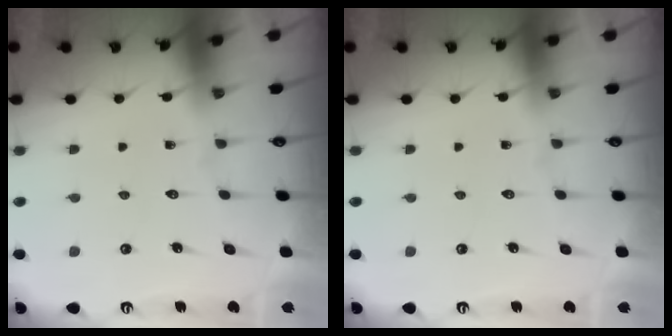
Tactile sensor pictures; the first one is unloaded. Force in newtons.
{"total": 0.0}